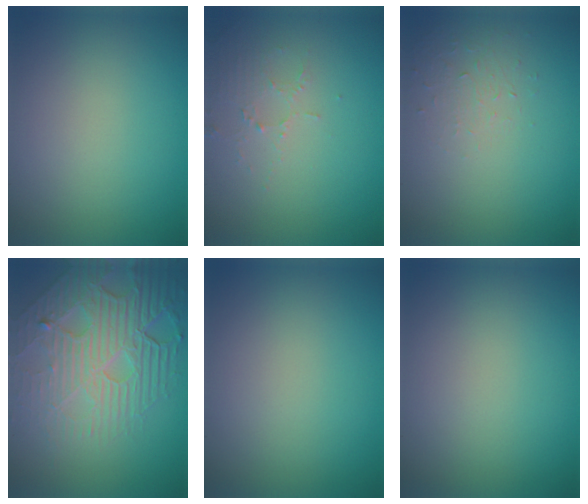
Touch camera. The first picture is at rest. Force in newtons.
{"total": 1.9, "press": 1.8, "slide": 0.4}
{"total": 1.3, "press": 0.6, "slide": 1.2}
{"total": 8.5, "press": 5.8, "slide": 6.2}
{"total": 0.0}
{"total": 0.0}